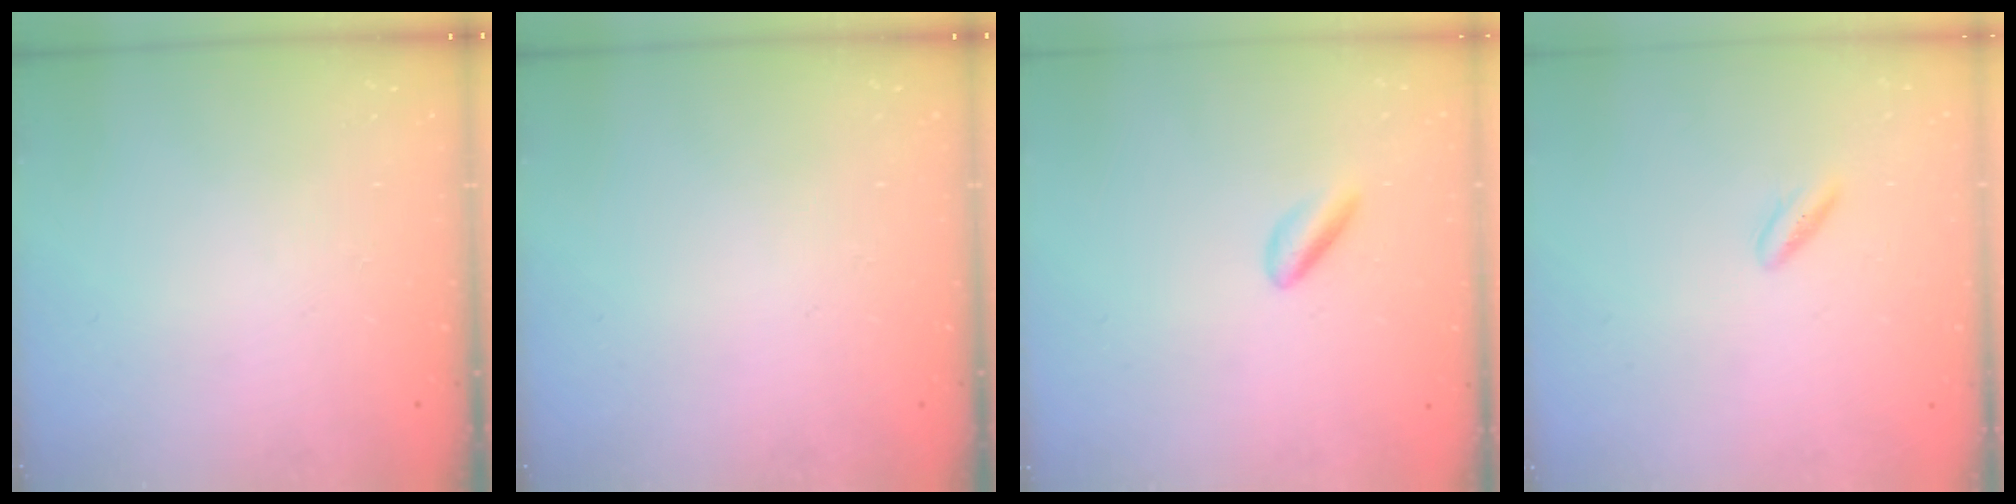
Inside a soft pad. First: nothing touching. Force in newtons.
{"total": 0.0}
{"total": 2.6, "press": 2.3, "slide": 1.1}
{"total": 1.8, "press": 1.5, "slide": 1.0}